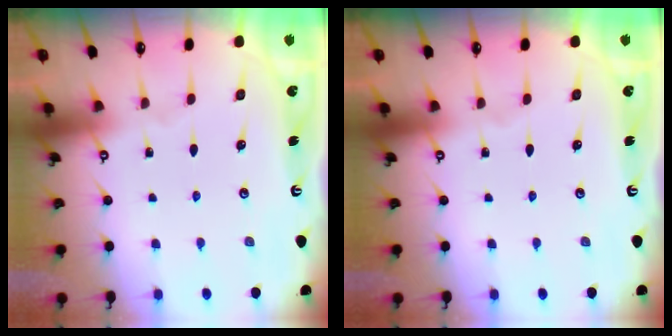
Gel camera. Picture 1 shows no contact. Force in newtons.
{"total": 0.0}